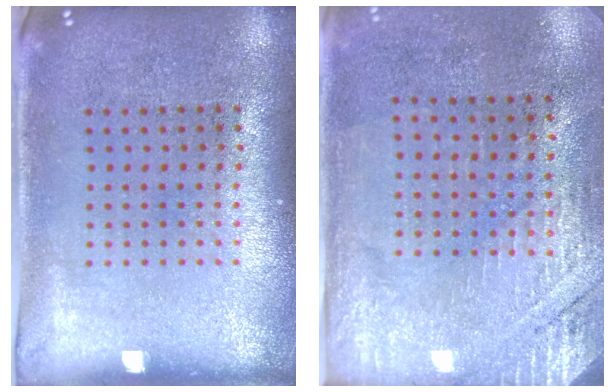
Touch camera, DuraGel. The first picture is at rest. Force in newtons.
{"total": 2.7, "press": 2.4, "slide": 1.2}